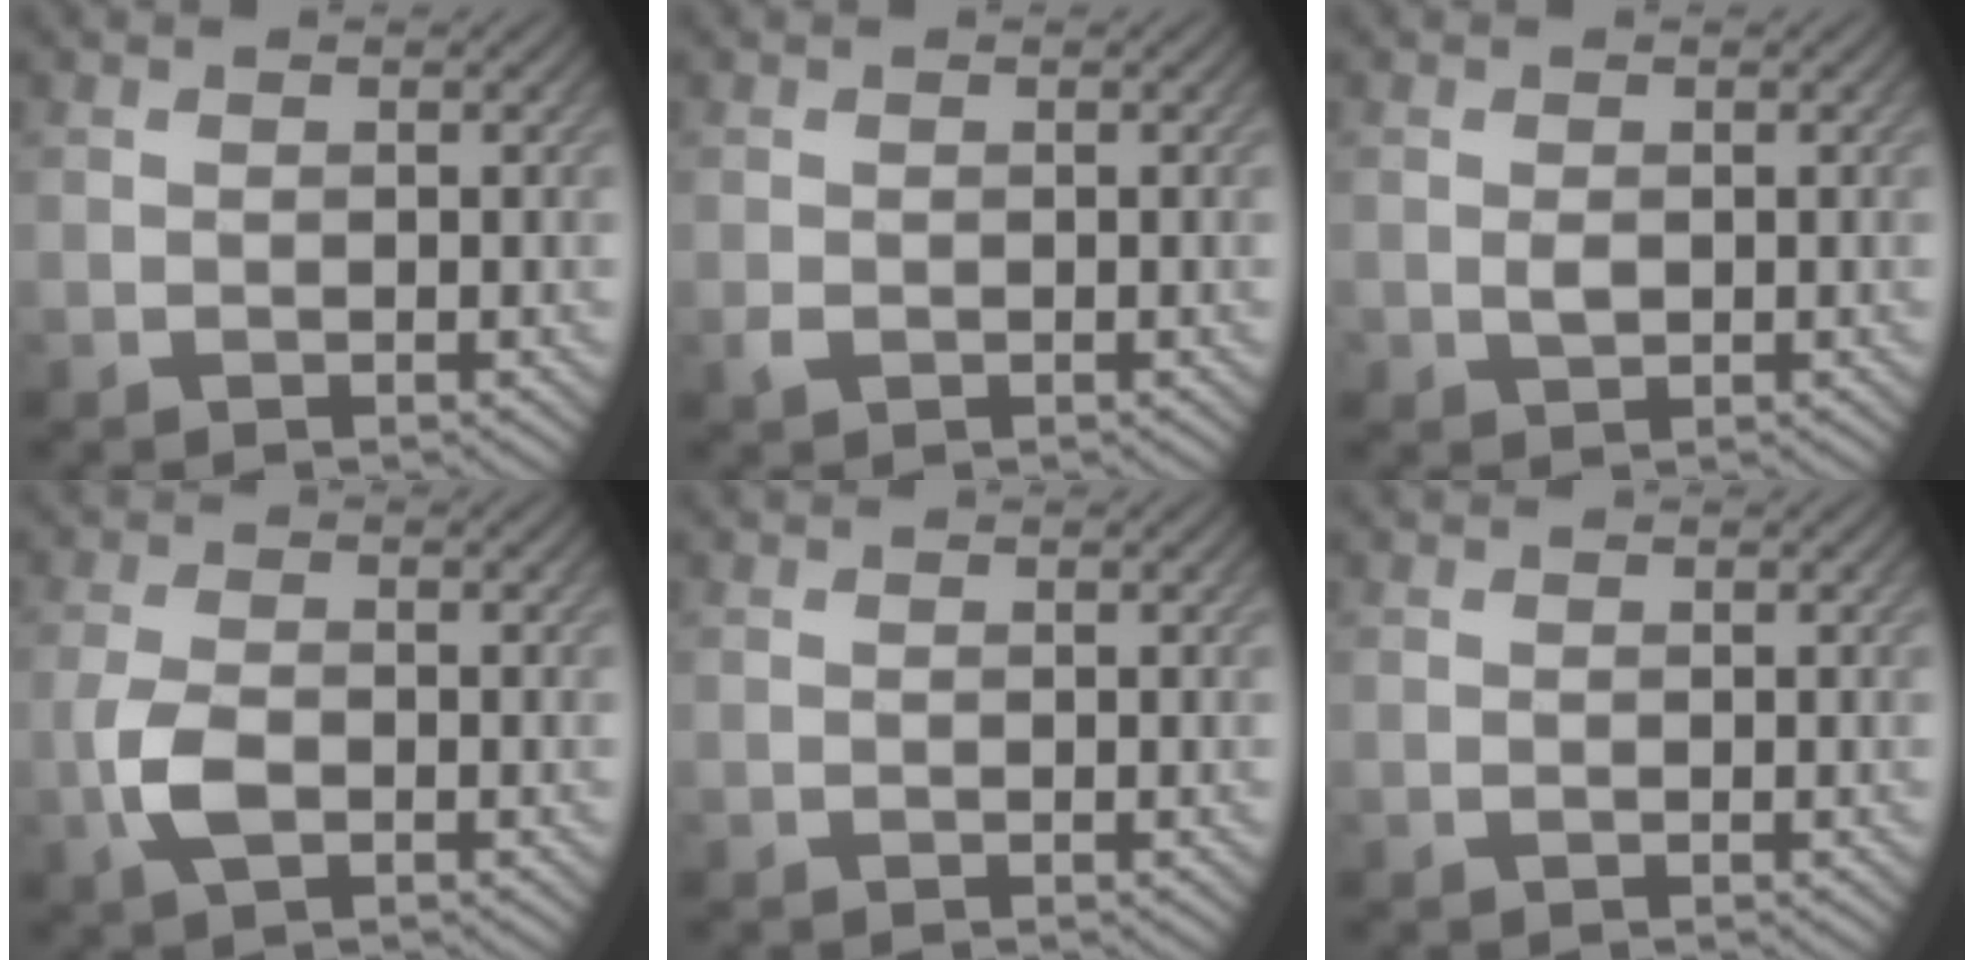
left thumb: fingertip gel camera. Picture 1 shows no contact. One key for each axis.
{"total": 0.9, "fx": -0.2, "fy": 0.7, "fz": 0.6, "tx": -0.014, "ty": -0.004, "tz": -0.005}
{"total": 1.3, "fx": 0.0, "fy": 0.9, "fz": 0.9, "tx": -0.020, "ty": -0.002, "tz": 0.001}
{"total": 4.0, "fx": -1.4, "fy": 1.8, "fz": 3.3, "tx": -0.080, "ty": -0.001, "tz": -0.034}
{"total": 0.0}
{"total": 0.0}